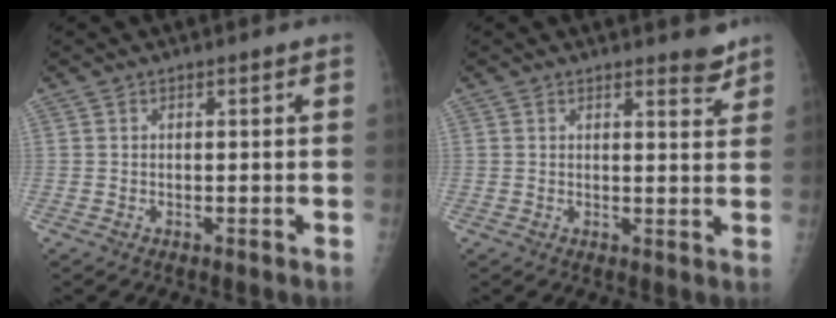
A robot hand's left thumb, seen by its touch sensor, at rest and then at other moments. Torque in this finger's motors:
{"motor_torque": [3.37, 1.63, 0.26, -0.13, 0.02]}